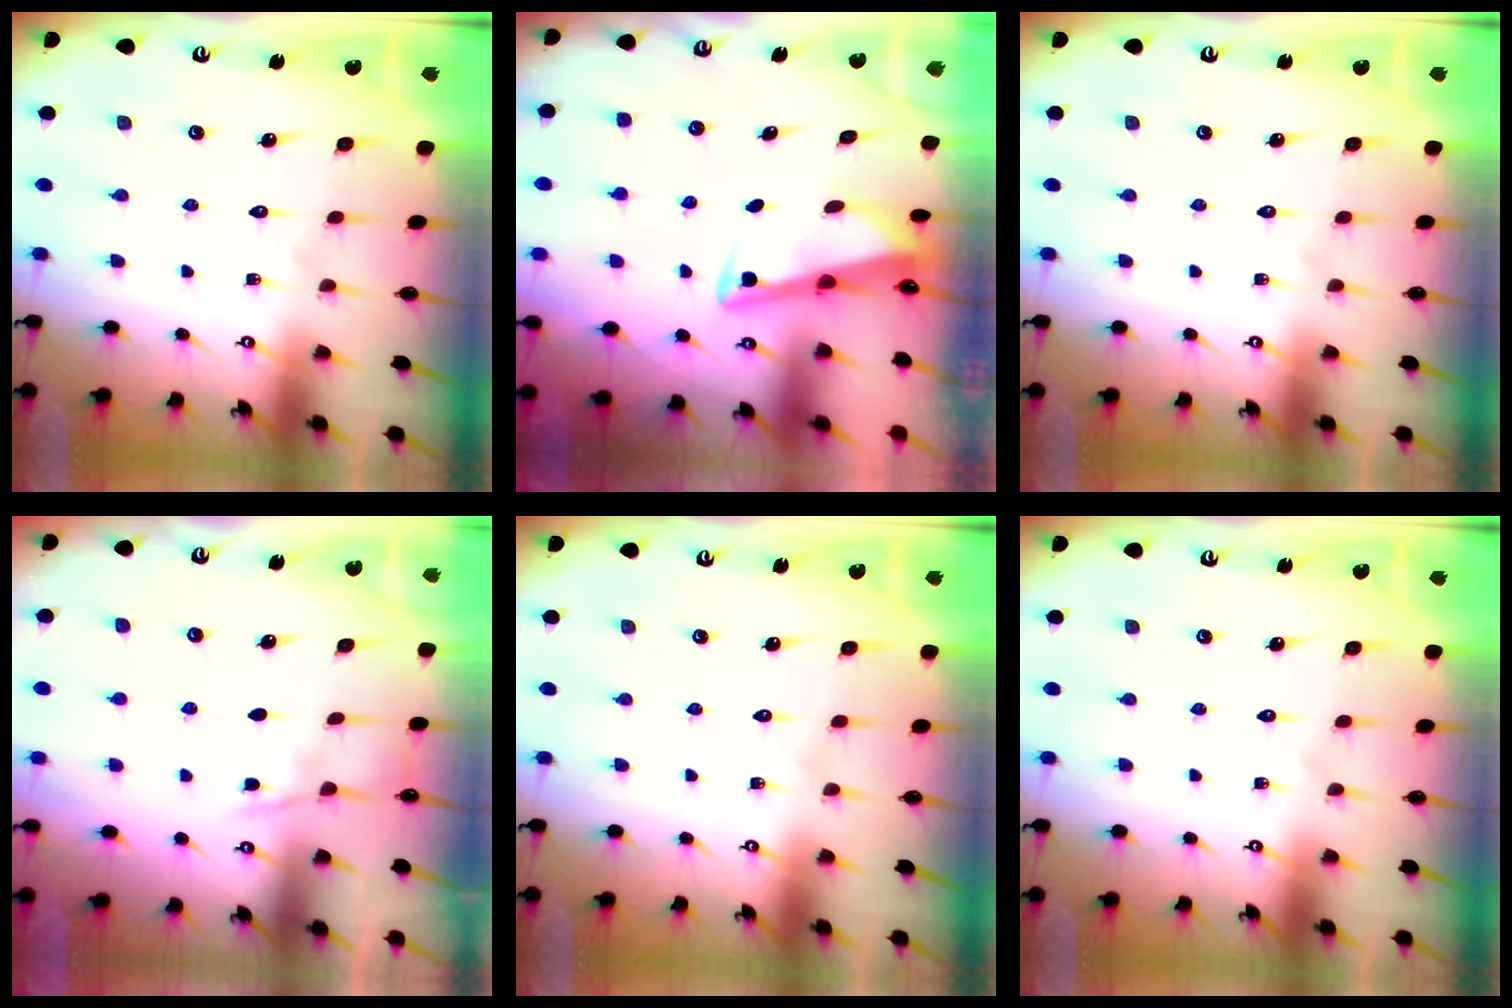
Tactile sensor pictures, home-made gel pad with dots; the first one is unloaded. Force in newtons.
{"total": 3.4, "press": 3.4, "slide": 0.3}
{"total": 0.0}
{"total": 4.0, "press": 4.0, "slide": 0.5}
{"total": 0.0}
{"total": 0.0}